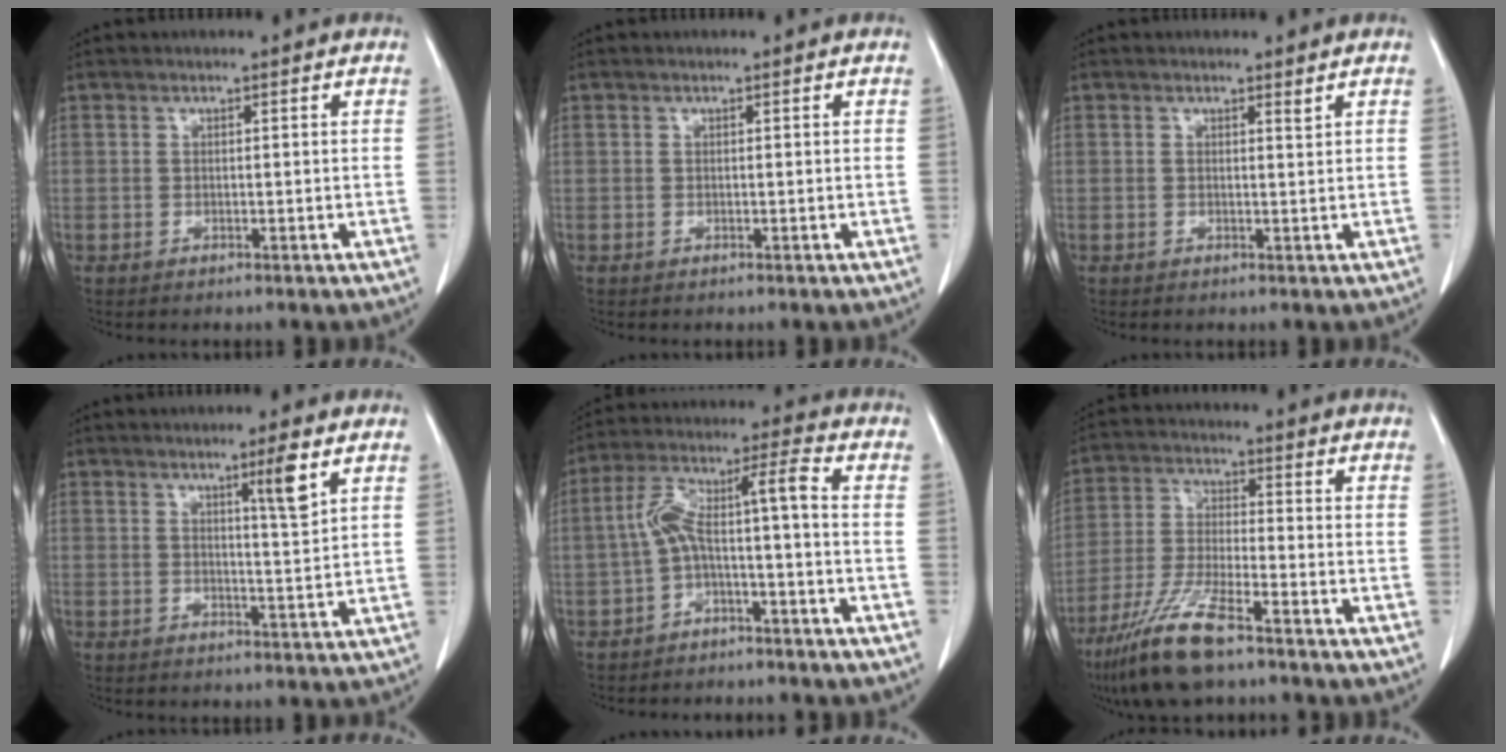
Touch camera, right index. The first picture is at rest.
{"total": 0.0}
{"total": 0.8, "force": [0.7, -0.1, 0.4], "torque": [-0.014, -0.008, 0.010]}
{"total": 4.7, "force": [2.6, -0.5, 3.9], "torque": [-0.063, -0.010, 0.043]}
{"total": 8.2, "force": [-2.1, 0.8, 7.9], "torque": [-0.151, 0.048, -0.038]}
{"total": 11.2, "force": [-7.8, 1.5, 7.8], "torque": [-0.166, -0.028, -0.146]}